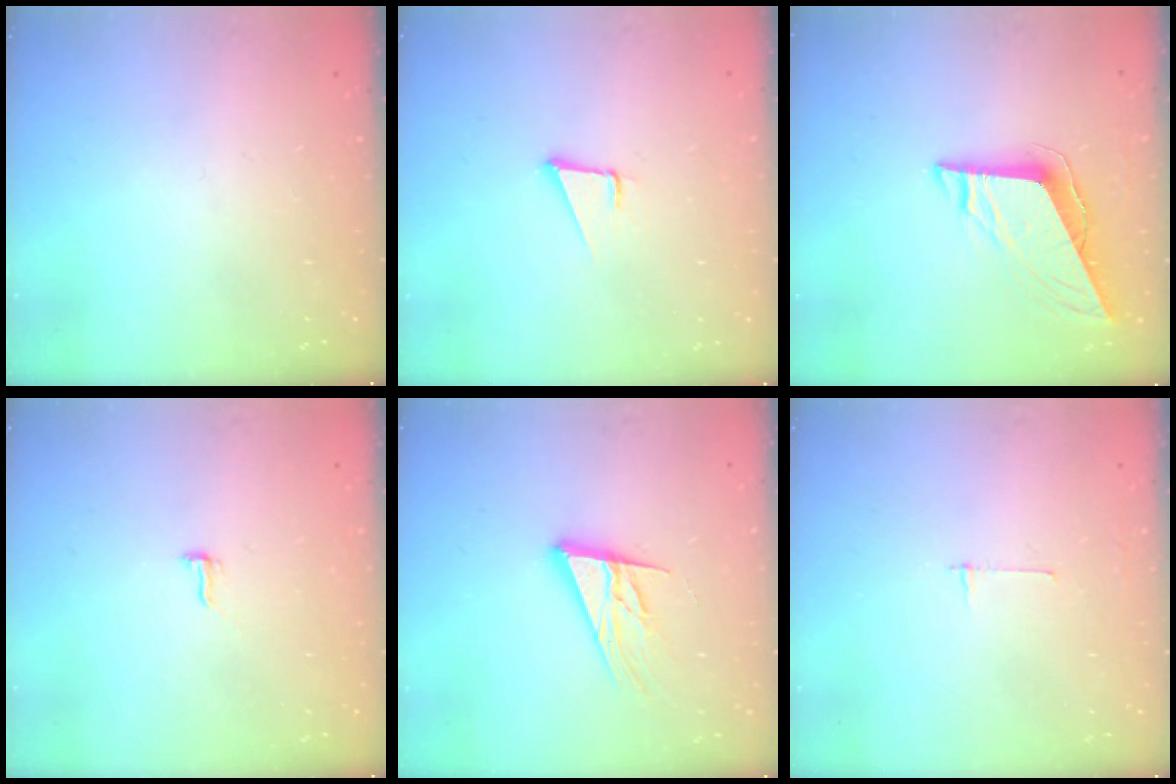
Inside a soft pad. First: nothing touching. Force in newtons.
{"total": 3.6, "press": 2.7, "slide": 2.4}
{"total": 8.8, "press": 8.7, "slide": 1.4}
{"total": 5.1, "press": 4.7, "slide": 2.0}
{"total": 14.7, "press": 14.1, "slide": 4.0}
{"total": 2.7, "press": 2.7, "slide": 0.3}